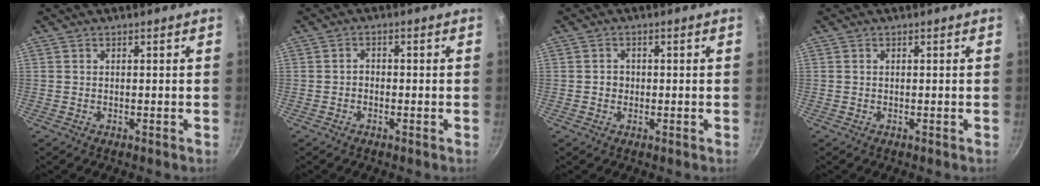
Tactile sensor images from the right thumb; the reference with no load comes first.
{"total": 1.4, "force": [-0.7, 1.0, 0.6], "torque": [-0.008, 0.010, -0.014]}
{"total": 1.8, "force": [-0.2, 1.6, 0.7], "torque": [-0.003, 0.005, -0.006]}
{"total": 0.0}